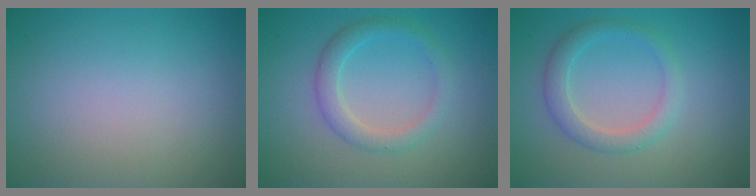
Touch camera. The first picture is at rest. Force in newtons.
{"total": 2.6, "press": 2.6, "slide": 0.0}
{"total": 2.6, "press": 2.6, "slide": 0.2}